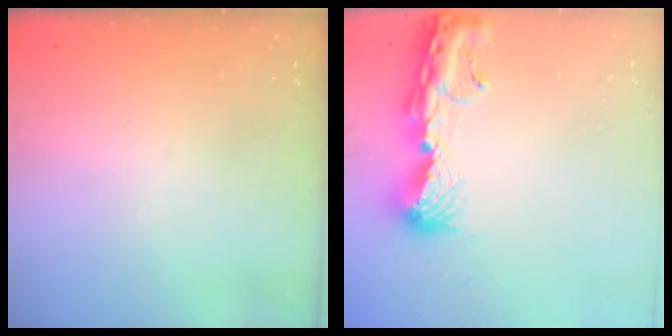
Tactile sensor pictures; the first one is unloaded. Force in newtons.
{"total": 12.9, "press": 12.9, "slide": 1.3}